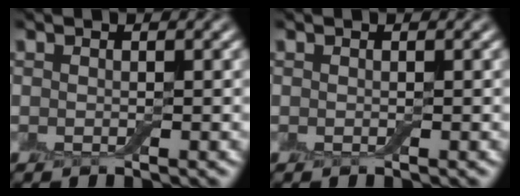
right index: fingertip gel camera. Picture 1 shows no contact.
{"total": 0.0}